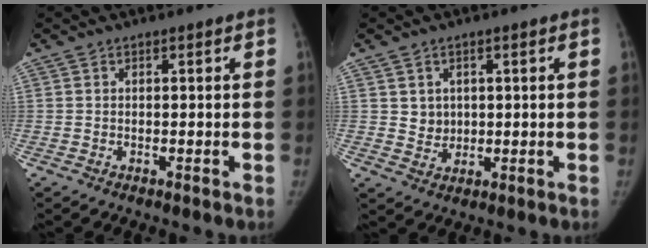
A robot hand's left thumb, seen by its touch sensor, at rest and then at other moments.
{"total": 3.3, "force": [1.0, 2.9, 1.1], "torque": [-0.005, -0.009, 0.025]}